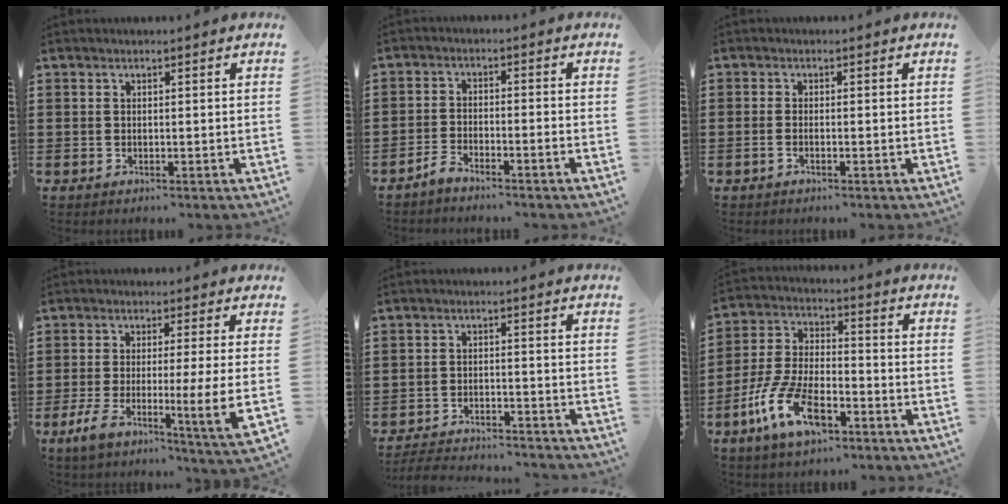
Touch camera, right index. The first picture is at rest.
{"total": 2.7, "force": [-2.6, -0.2, 0.6], "torque": [-0.021, 0.001, -0.055]}
{"total": 0.9, "force": [-0.5, -0.1, 0.8], "torque": [-0.016, -0.008, -0.007]}
{"total": 8.9, "force": [-1.8, 0.6, 8.7], "torque": [-0.154, -0.018, -0.035]}
{"total": 3.8, "force": [-3.8, 0.2, 0.2], "torque": [-0.013, 0.001, -0.083]}
{"total": 11.0, "force": [-5.8, 4.8, 8.1], "torque": [-0.190, 0.000, -0.113]}